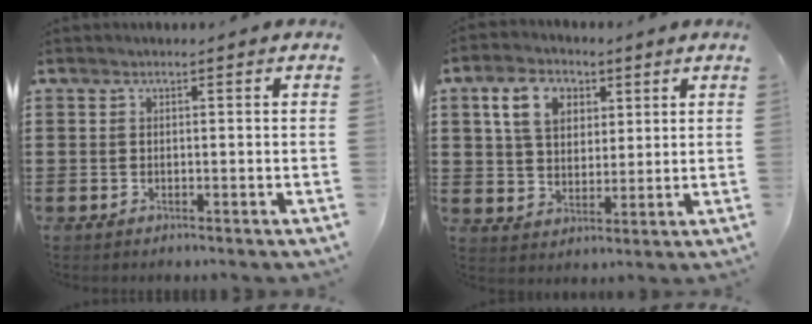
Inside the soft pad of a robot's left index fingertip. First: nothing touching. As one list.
[{"total": 7.4, "force": [3.6, 5.1, 4.0], "torque": [-0.087, 0.014, 0.063]}]